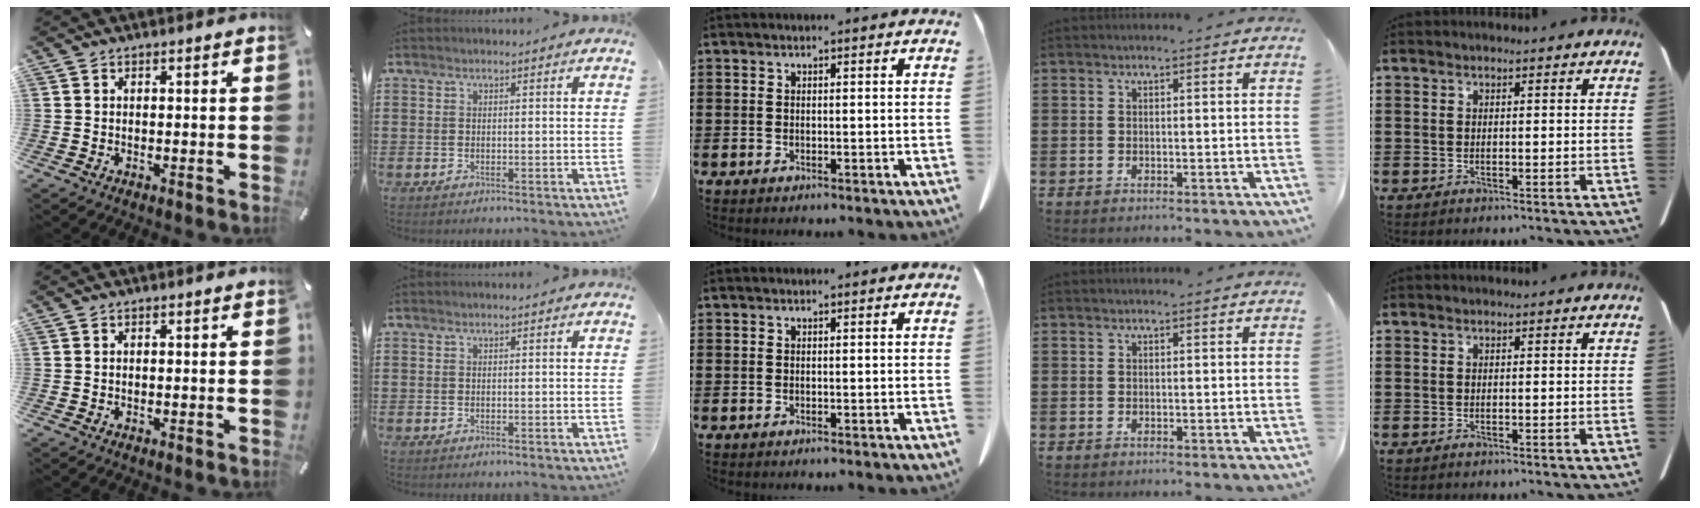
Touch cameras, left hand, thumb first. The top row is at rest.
{}